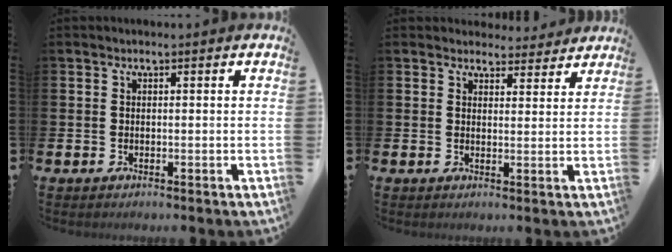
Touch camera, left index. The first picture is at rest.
{"total": 3.3, "force": [3.2, 0.9, -0.1], "torque": [0.009, -0.019, 0.055]}